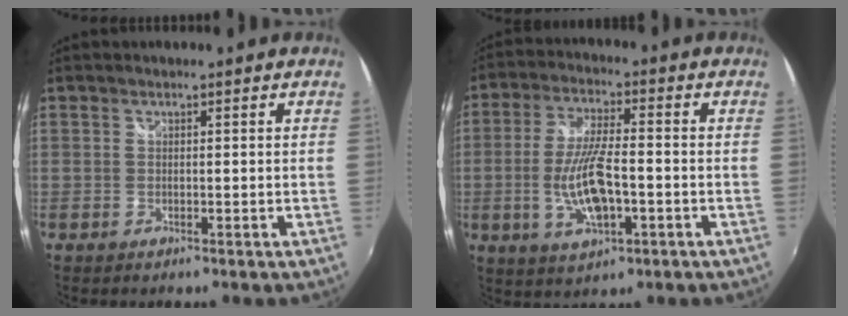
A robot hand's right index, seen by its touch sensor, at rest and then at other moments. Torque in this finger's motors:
{"motor_torque": [0.39, -0.12, 0.30, 0.11]}